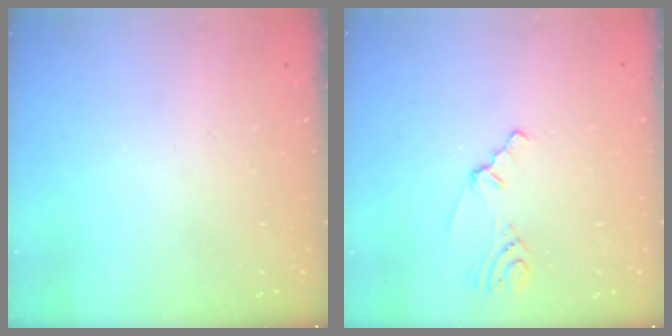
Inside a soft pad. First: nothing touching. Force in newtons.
{"total": 1.6, "press": 1.5, "slide": 0.6}